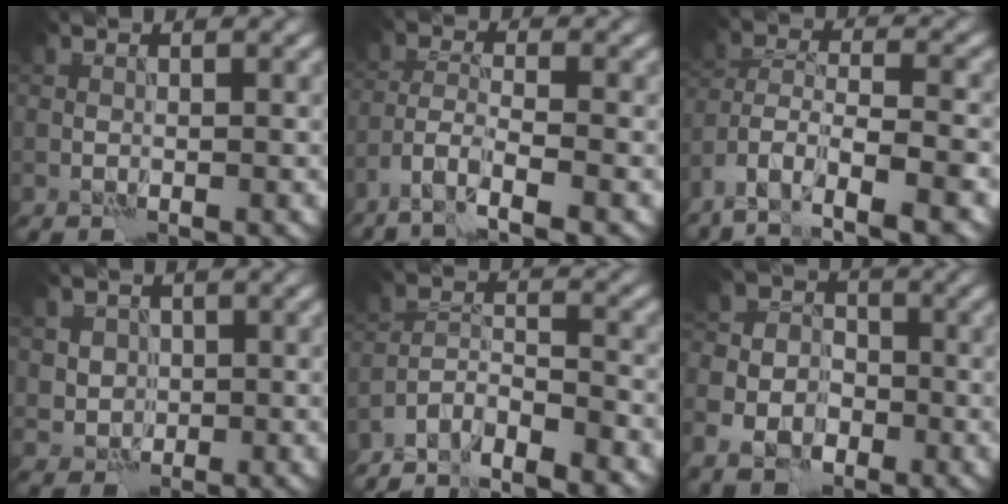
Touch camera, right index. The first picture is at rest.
{"total": 4.0, "force": [-3.0, 0.6, 2.6], "torque": [-0.049, -0.004, -0.065]}
{"total": 7.7, "force": [-5.4, 2.4, 4.9], "torque": [-0.082, 0.002, -0.102]}
{"total": 2.6, "force": [0.7, 2.4, 0.6], "torque": [-0.004, -0.002, 0.023]}
{"total": 5.7, "force": [-5.2, 1.1, 1.9], "torque": [-0.027, -0.005, -0.095]}
{"total": 7.9, "force": [-4.2, 6.1, 2.8], "torque": [-0.034, -0.025, -0.085]}